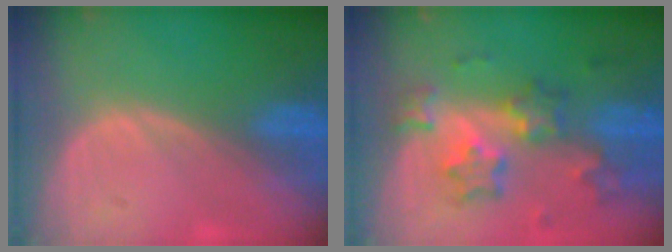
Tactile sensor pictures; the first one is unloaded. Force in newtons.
{"total": 8.4, "press": 7.3, "slide": 4.1}